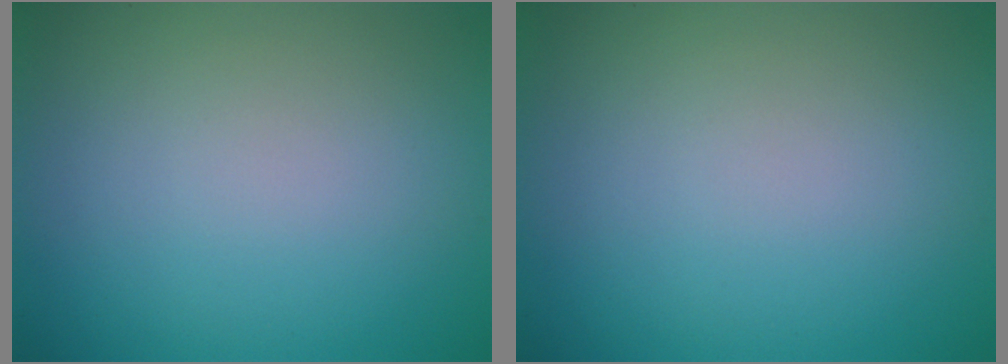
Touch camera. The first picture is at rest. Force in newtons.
{"total": 0.0}